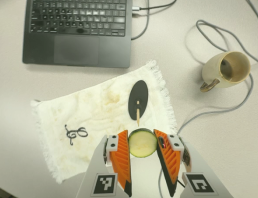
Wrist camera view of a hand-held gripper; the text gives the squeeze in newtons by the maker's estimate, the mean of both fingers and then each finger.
{"total": 10.2, "left": 10.1, "right": 10.2}